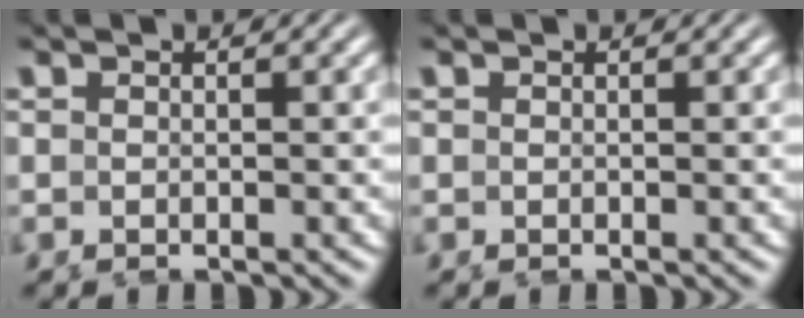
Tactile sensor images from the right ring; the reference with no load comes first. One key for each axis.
{"total": 0.0}